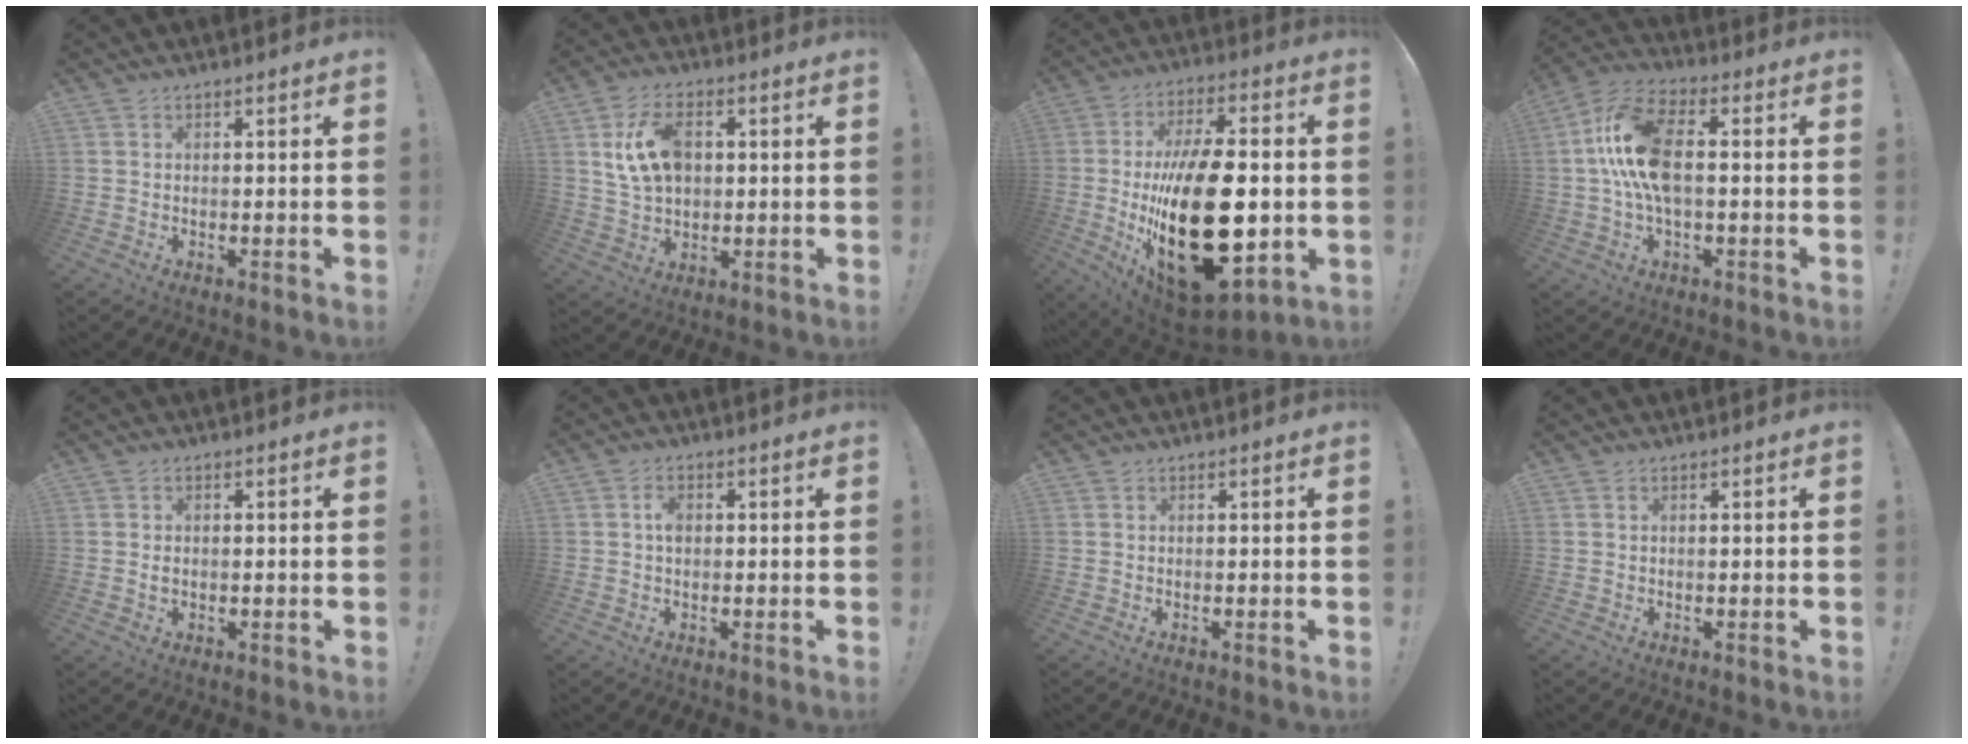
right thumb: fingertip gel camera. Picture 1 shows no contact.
{"total": 11.9, "force": [2.6, 7.9, 8.5], "torque": [-0.147, 0.009, 0.051]}
{"total": 32.8, "force": [-2.9, 16.2, 28.4], "torque": [-0.512, -0.002, -0.032]}
{"total": 14.9, "force": [0.2, 7.4, 13.0], "torque": [-0.260, 0.014, 0.005]}
{"total": 1.0, "force": [0.2, 1.0, 0.4], "torque": [0.001, 0.001, 0.001]}
{"total": 2.7, "force": [0.0, 2.0, 1.8], "torque": [-0.021, 0.004, -0.003]}
{"total": 0.0}
{"total": 0.0}